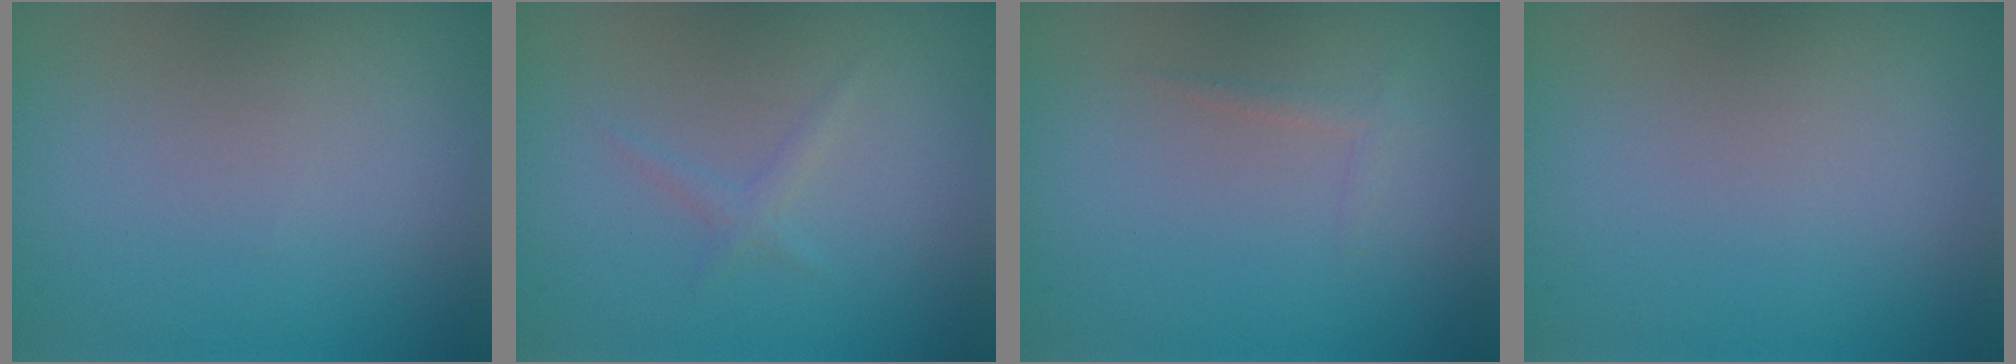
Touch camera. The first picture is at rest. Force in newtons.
{"total": 0.9, "press": 0.9, "slide": 0.0}
{"total": 0.6, "press": 0.6, "slide": 0.1}
{"total": 0.0}